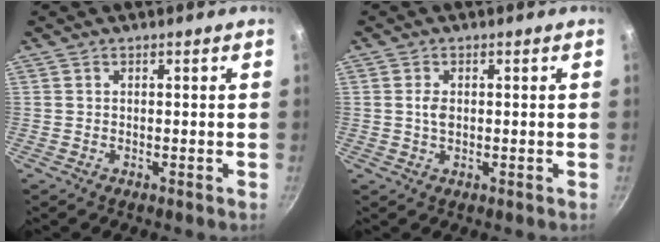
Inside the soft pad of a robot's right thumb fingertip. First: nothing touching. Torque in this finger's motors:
{"motor_torque": [0.51, 0.62, 0.33, 0.62, 0.05]}